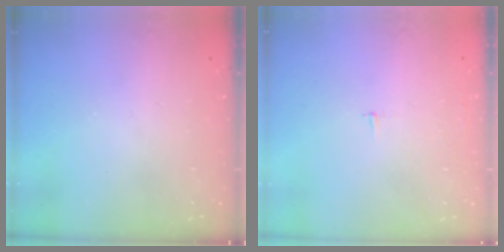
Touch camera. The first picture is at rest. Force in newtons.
{"total": 2.1, "press": 2.1, "slide": 0.2}